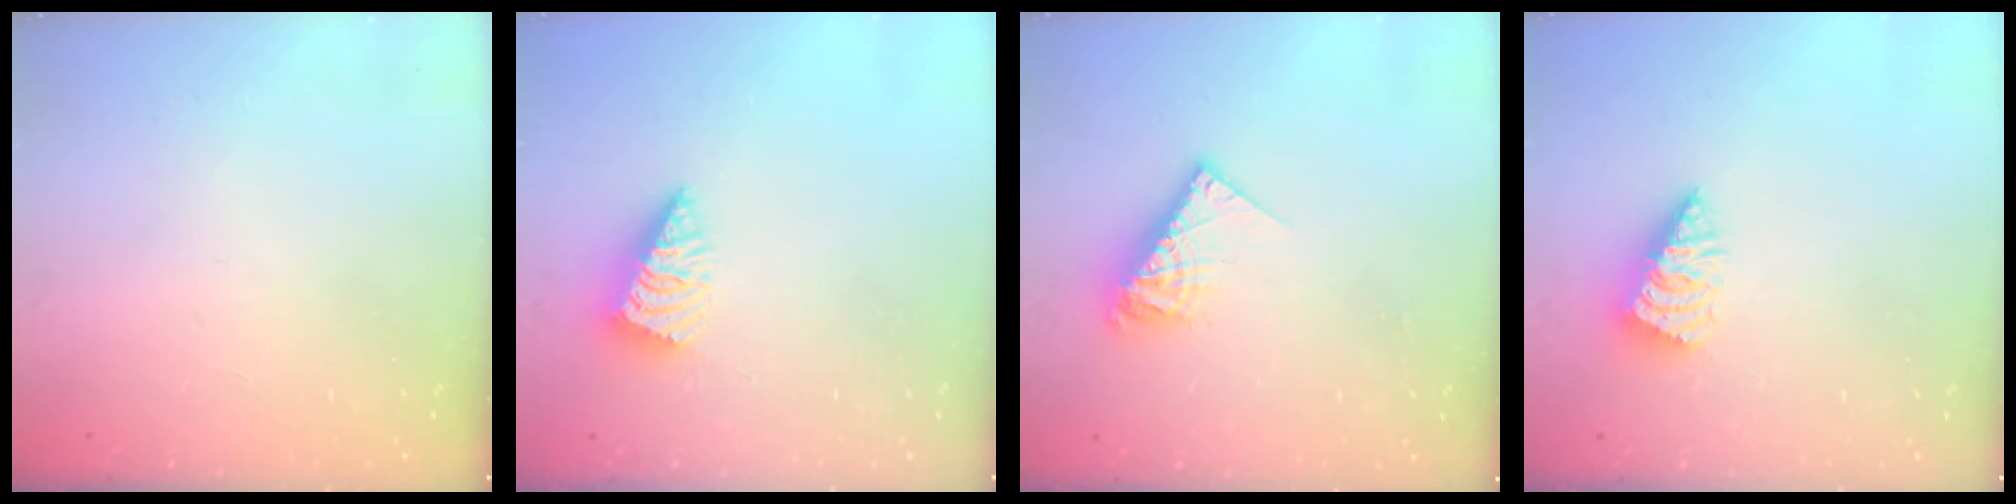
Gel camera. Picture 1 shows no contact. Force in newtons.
{"total": 2.4, "press": 2.4, "slide": 0.4}
{"total": 9.7, "press": 9.7, "slide": 0.8}
{"total": 1.9, "press": 1.9, "slide": 0.4}